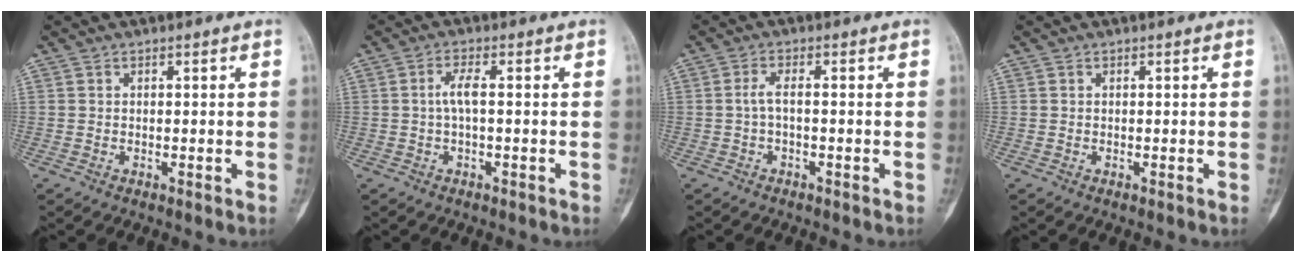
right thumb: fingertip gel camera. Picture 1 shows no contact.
{"total": 2.9, "force": [0.0, 0.7, 2.9], "torque": [-0.066, 0.007, -0.002]}
{"total": 2.1, "force": [-0.4, 0.5, 2.0], "torque": [-0.041, 0.012, -0.008]}
{"total": 0.0}